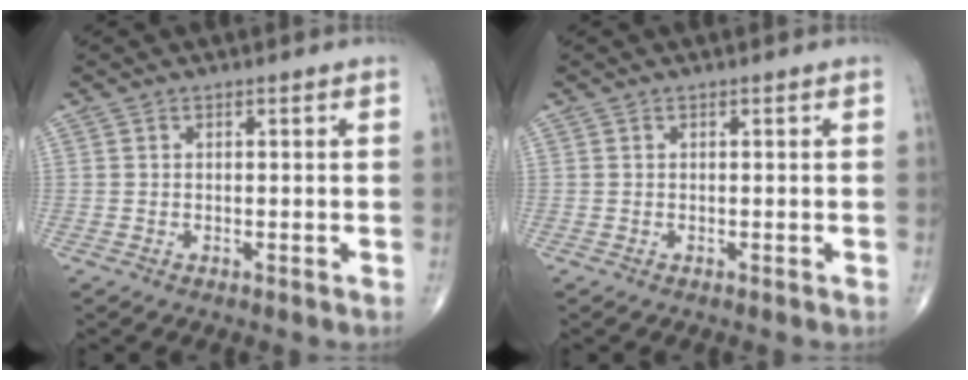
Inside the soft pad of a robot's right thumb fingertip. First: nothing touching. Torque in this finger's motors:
{"motor_torque": [0.00, 0.00, 0.00, 0.00, 0.00]}